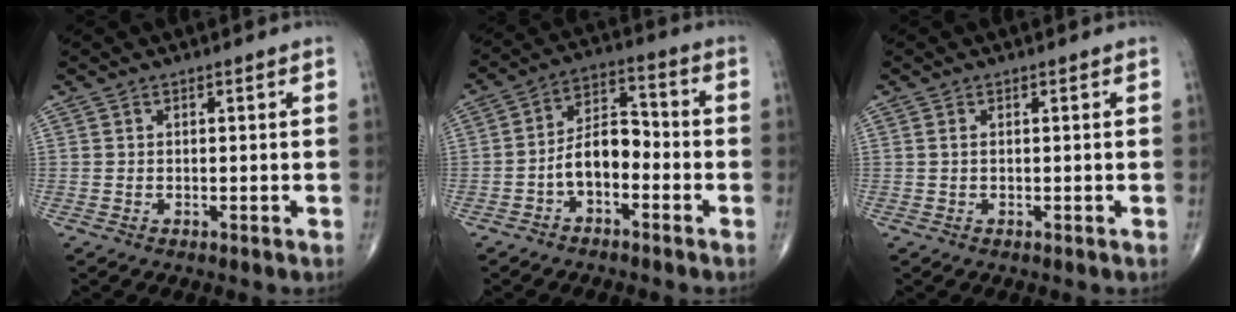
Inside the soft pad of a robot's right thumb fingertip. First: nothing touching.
{"total": 8.1, "force": [-2.9, 4.6, 5.9], "torque": [-0.089, 0.043, -0.061]}
{"total": 0.6, "force": [0.1, 0.2, 0.5], "torque": [-0.015, 0.003, 0.002]}